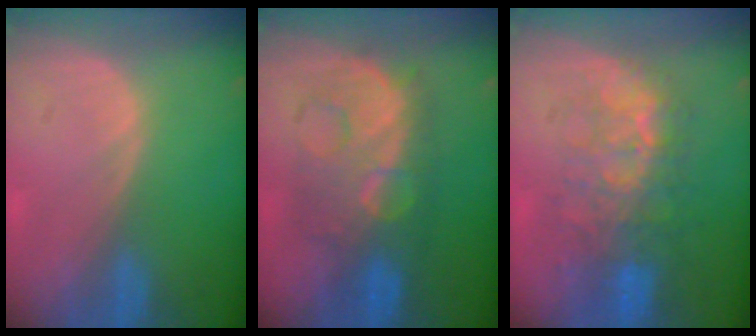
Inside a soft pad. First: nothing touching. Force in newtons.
{"total": 9.4, "press": 9.3, "slide": 0.5}
{"total": 9.7, "press": 8.8, "slide": 4.0}